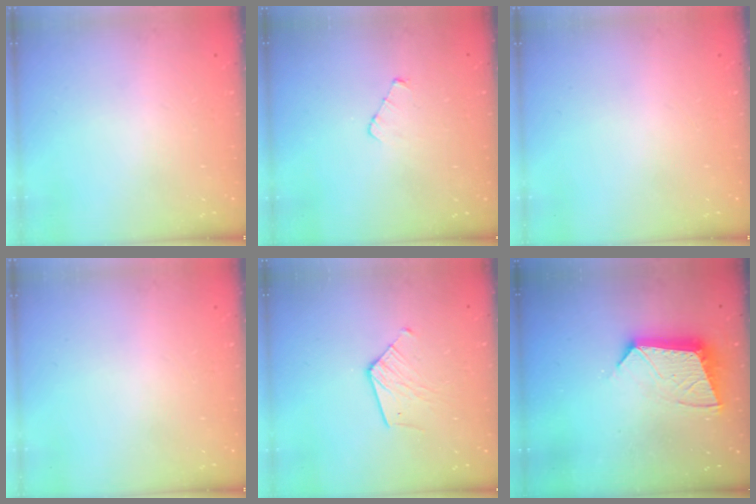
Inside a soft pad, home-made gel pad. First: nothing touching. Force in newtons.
{"total": 3.4, "press": 3.4, "slide": 0.2}
{"total": 0.0}
{"total": 0.0}
{"total": 8.0, "press": 8.0, "slide": 0.5}
{"total": 12.1, "press": 12.1, "slide": 1.0}